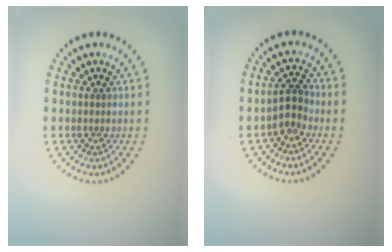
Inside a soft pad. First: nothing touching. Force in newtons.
{"total": 2.0, "press": 1.8, "slide": 0.9}